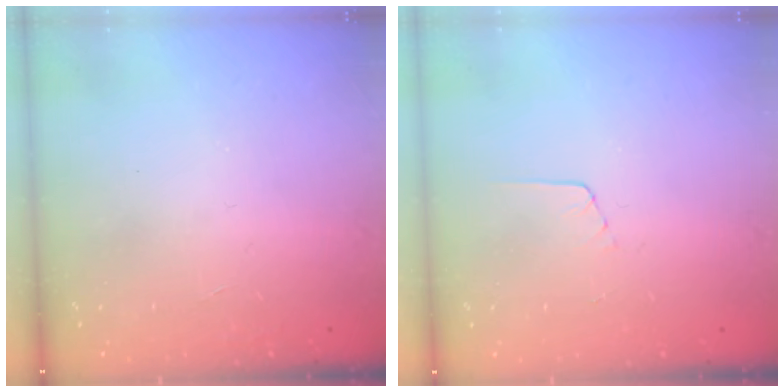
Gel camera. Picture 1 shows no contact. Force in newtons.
{"total": 2.7, "press": 2.7, "slide": 0.2}